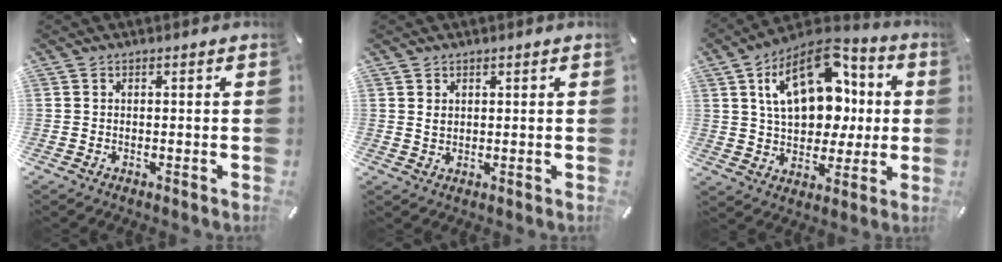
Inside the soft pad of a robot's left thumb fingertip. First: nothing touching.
{"total": 1.8, "force": [1.0, 1.4, 0.7], "torque": [-0.014, 0.003, 0.018]}
{"total": 20.7, "force": [5.6, 13.9, 14.2], "torque": [-0.235, -0.015, 0.100]}